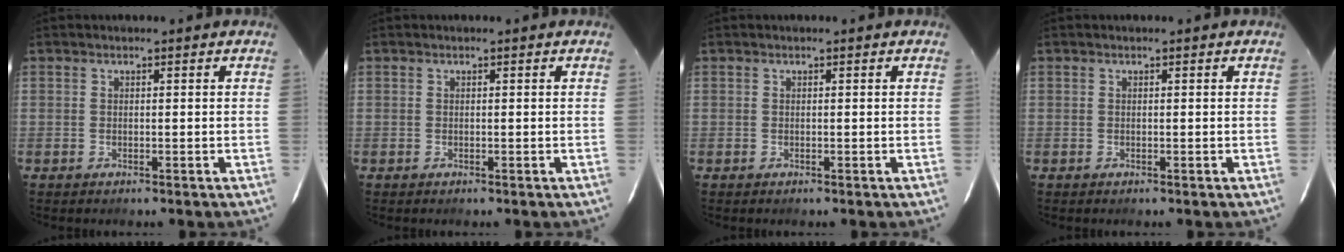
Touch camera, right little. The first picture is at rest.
{"total": 0.0}
{"total": 0.0}
{"total": 0.0}